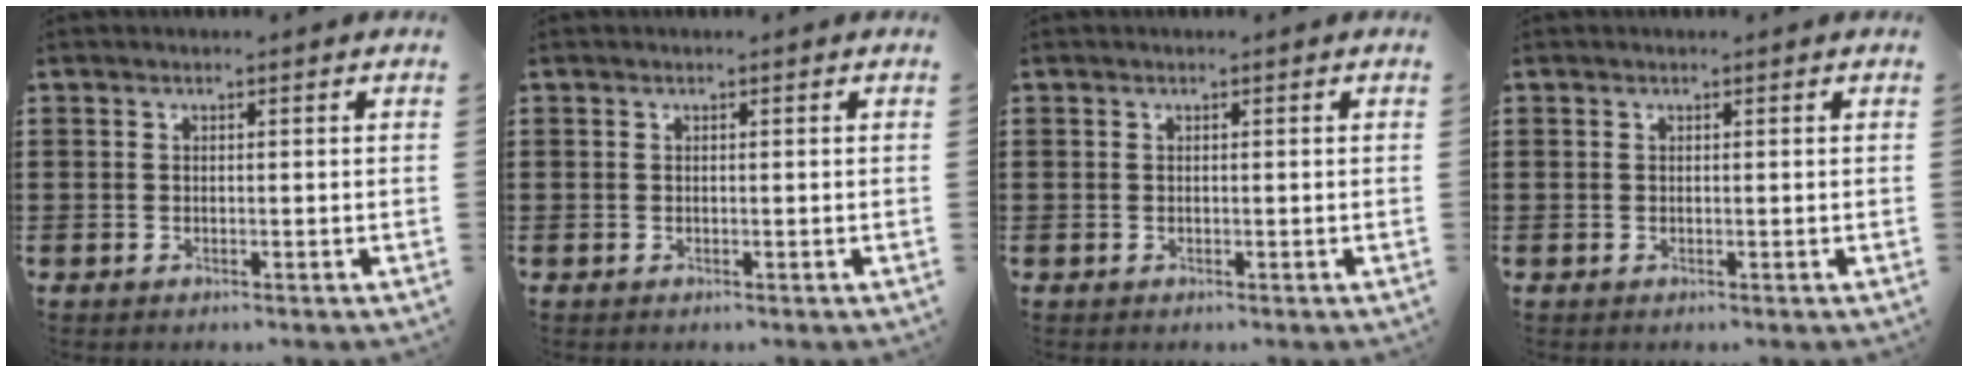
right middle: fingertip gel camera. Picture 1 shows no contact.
{"total": 0.0}
{"total": 0.0}
{"total": 0.0}